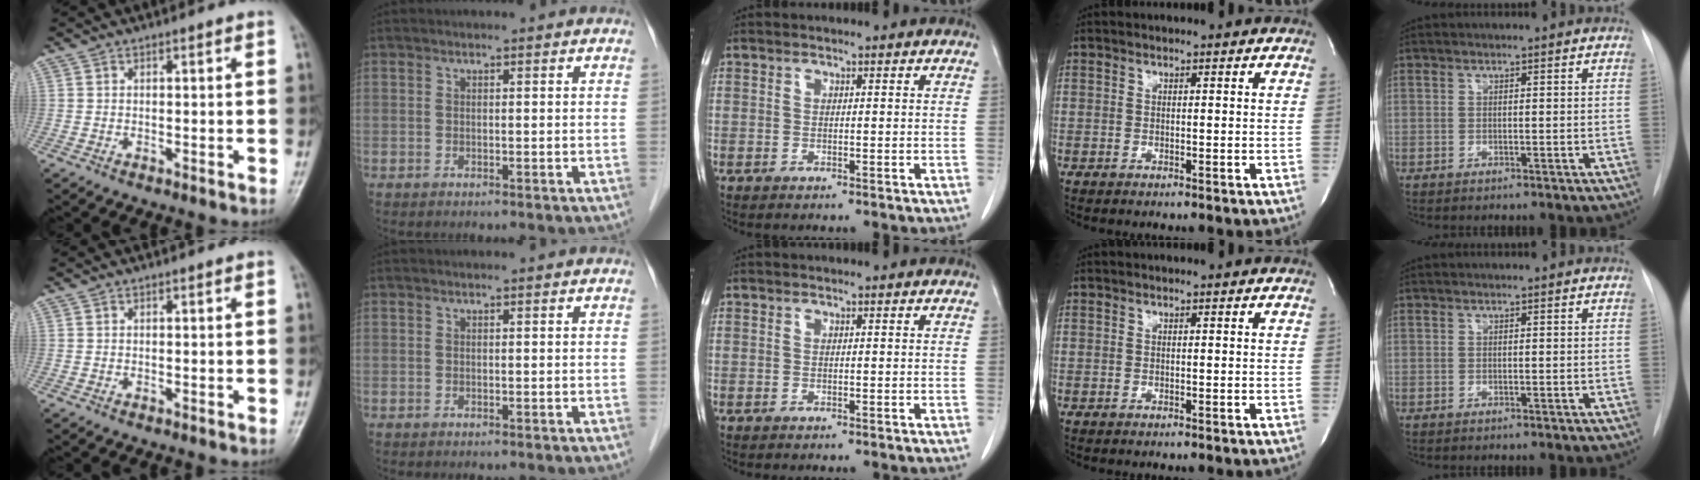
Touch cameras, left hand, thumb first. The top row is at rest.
{}